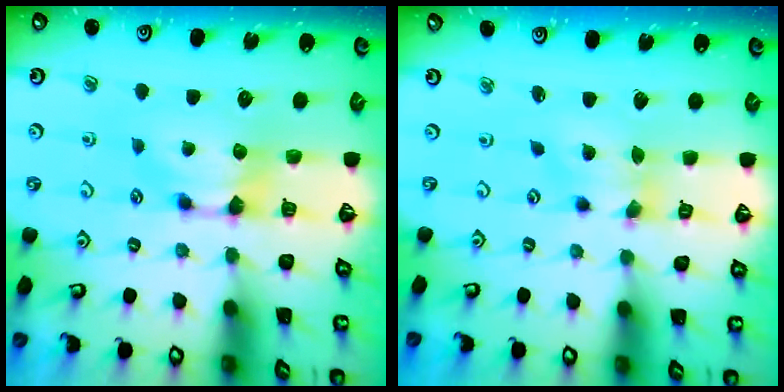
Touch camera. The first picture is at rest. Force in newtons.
{"total": 1.5, "press": 0.7, "slide": 1.3}